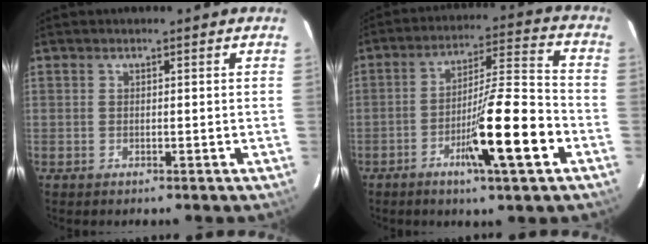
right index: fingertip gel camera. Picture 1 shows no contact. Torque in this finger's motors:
{"motor_torque": [1.29, -0.85, 0.64, 0.21]}